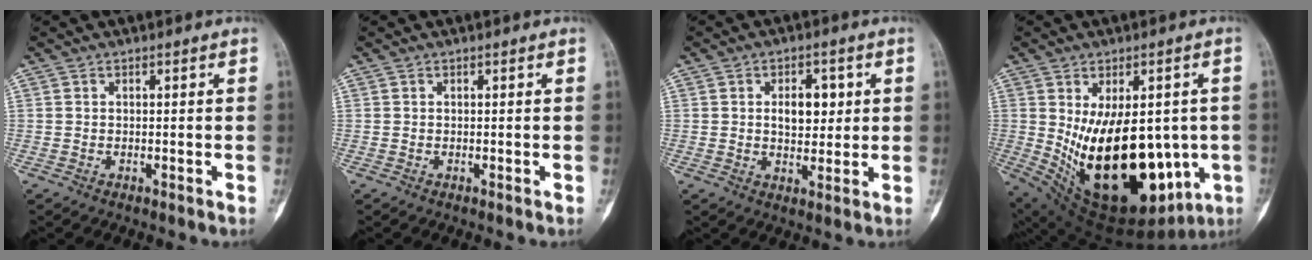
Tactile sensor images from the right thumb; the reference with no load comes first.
{"total": 0.0}
{"total": 6.6, "force": [1.4, 4.0, 5.1], "torque": [-0.049, -0.005, 0.023]}
{"total": 25.9, "force": [-2.5, 13.4, 22.1], "torque": [-0.327, -0.030, 0.006]}